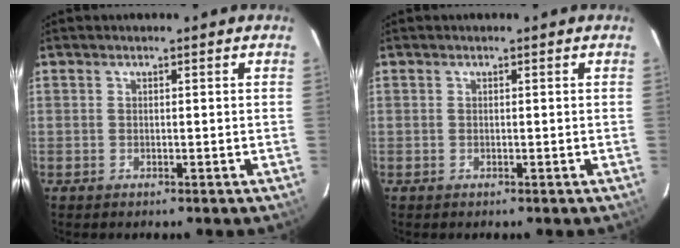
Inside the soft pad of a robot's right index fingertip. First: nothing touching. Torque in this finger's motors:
{"motor_torque": [0.00, 0.00, 0.00, 0.01]}